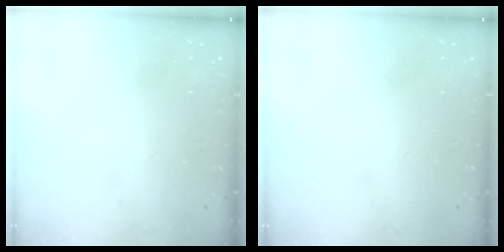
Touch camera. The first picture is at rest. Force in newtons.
{"total": 0.0}